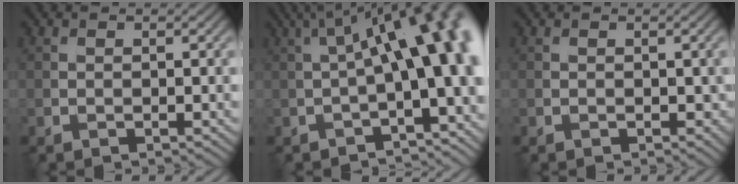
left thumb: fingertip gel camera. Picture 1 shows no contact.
{"total": 13.0, "force": [0.3, 4.4, 12.2], "torque": [-0.160, 0.022, 0.002]}
{"total": 0.5, "force": [-0.2, 0.2, 0.4], "torque": [-0.006, 0.000, 0.001]}